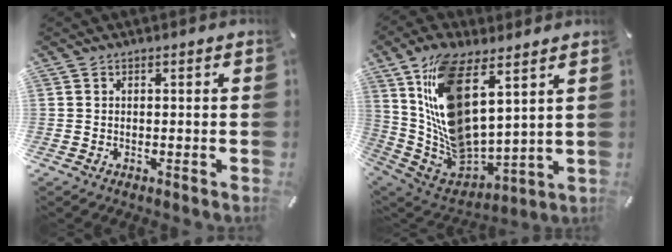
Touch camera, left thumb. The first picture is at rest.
{"total": 15.0, "force": [7.4, 7.0, 11.1], "torque": [-0.230, -0.059, 0.136]}